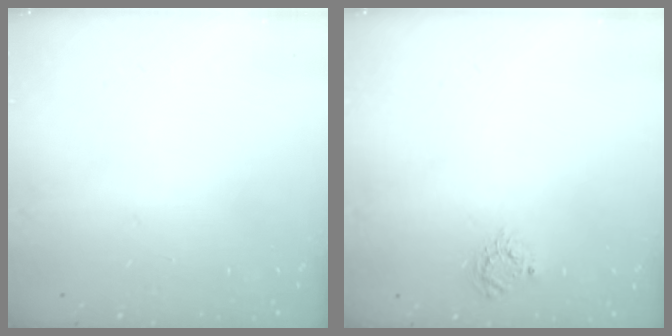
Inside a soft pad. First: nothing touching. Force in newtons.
{"total": 5.5, "press": 5.5, "slide": 0.2}